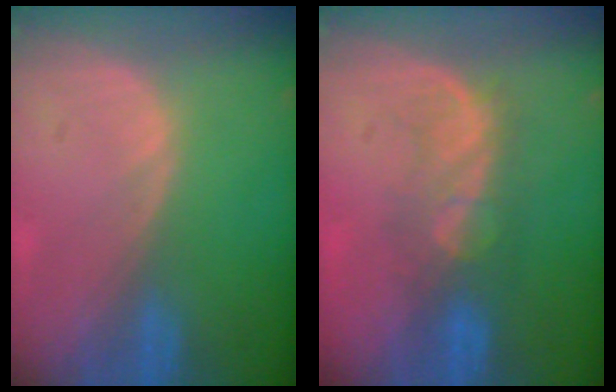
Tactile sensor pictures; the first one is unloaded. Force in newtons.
{"total": 5.6, "press": 5.5, "slide": 1.3}